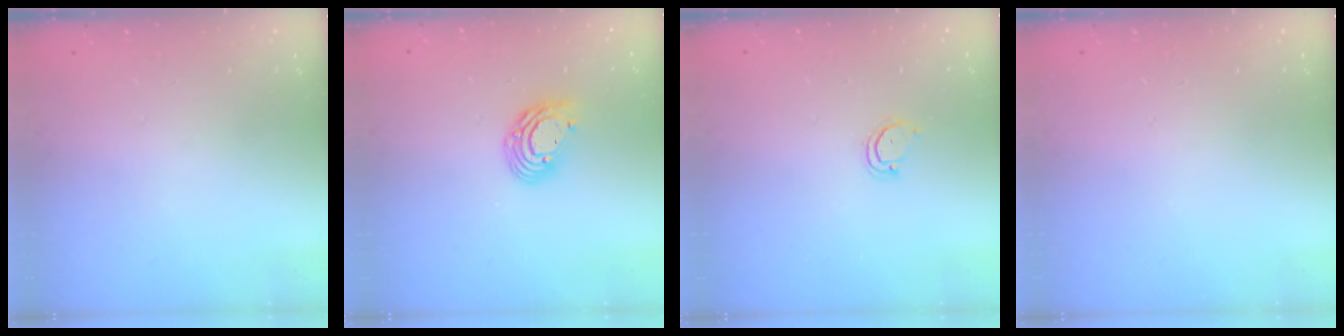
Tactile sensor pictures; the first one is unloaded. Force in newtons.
{"total": 9.1, "press": 9.1, "slide": 1.1}
{"total": 3.2, "press": 3.2, "slide": 0.2}
{"total": 0.0}